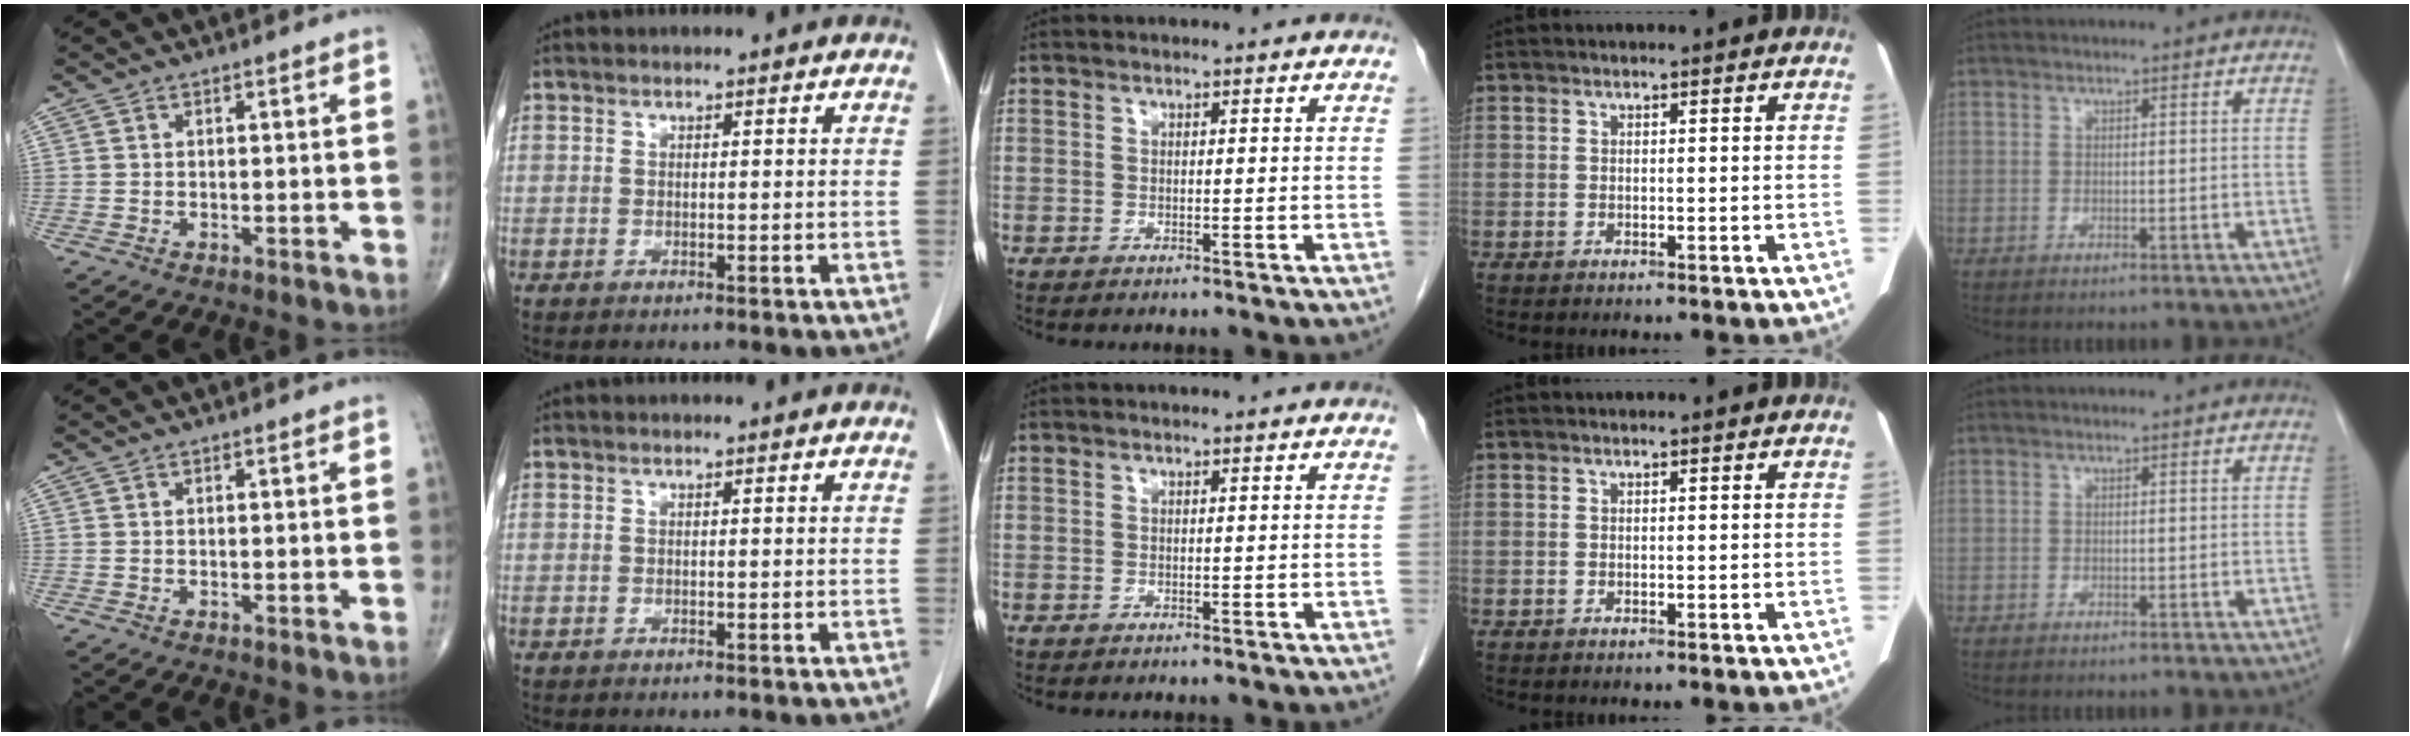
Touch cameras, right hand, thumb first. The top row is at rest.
{}